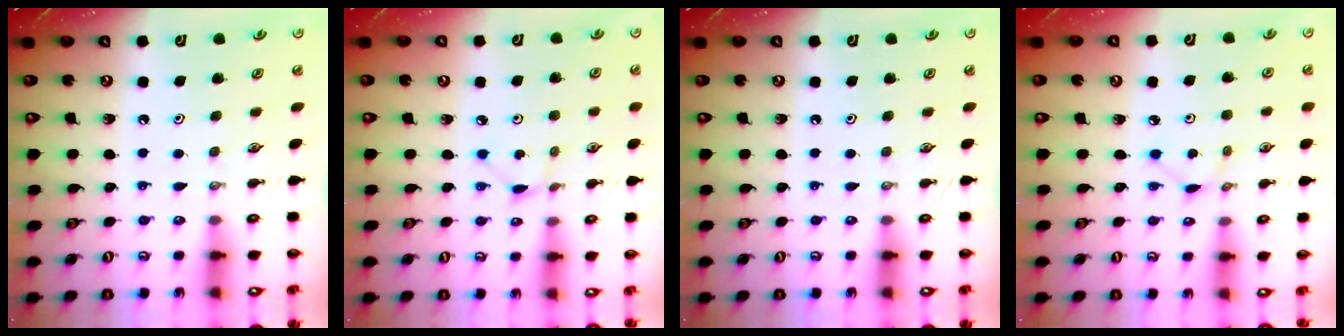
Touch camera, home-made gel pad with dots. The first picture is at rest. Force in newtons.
{"total": 1.2, "press": 1.2, "slide": 0.1}
{"total": 0.0}
{"total": 1.6, "press": 1.6, "slide": 0.2}